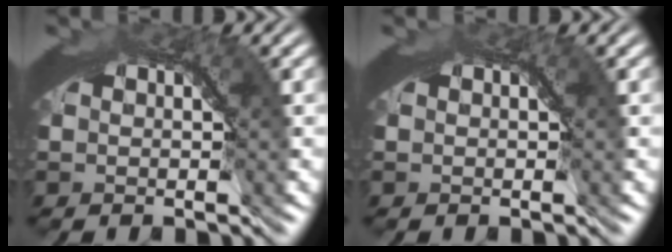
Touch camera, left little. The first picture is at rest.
{"total": 0.0}